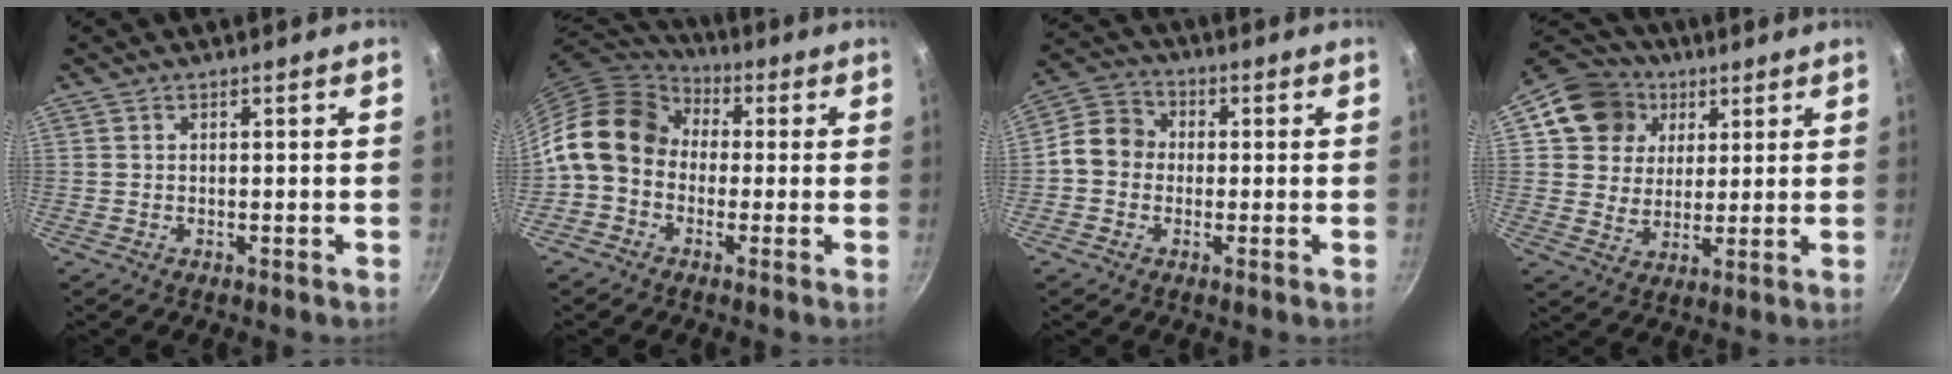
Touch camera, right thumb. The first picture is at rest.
{"total": 14.2, "force": [0.5, 11.4, 8.4], "torque": [-0.129, 0.041, -0.013]}
{"total": 7.6, "force": [-0.6, 6.6, 3.7], "torque": [-0.042, 0.019, -0.035]}
{"total": 12.9, "force": [4.7, 11.0, 4.7], "torque": [-0.051, 0.007, 0.075]}